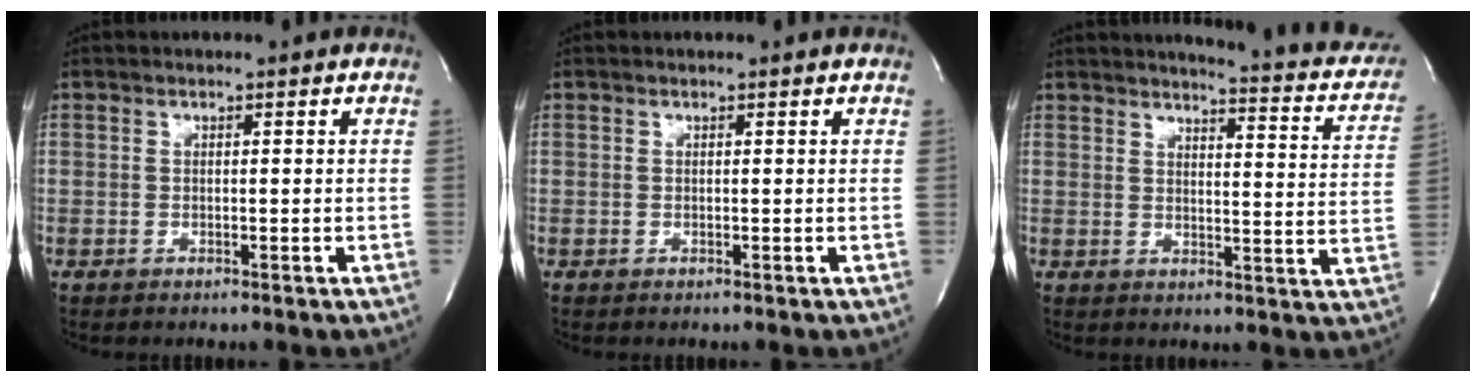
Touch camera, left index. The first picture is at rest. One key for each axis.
{"total": 0.6, "fx": 0.6, "fy": 0.0, "fz": 0.1, "tx": -0.006, "ty": -0.002, "tz": 0.004}
{"total": 15.3, "fx": 13.4, "fy": 2.6, "fz": 6.9, "tx": -0.073, "ty": -0.043, "tz": 0.132}